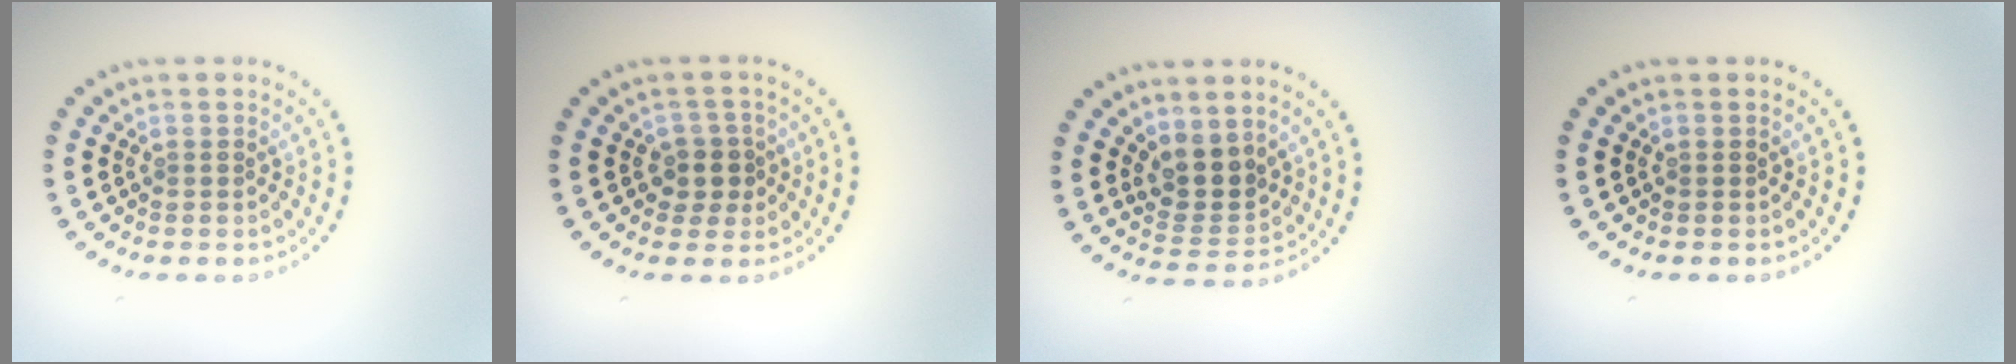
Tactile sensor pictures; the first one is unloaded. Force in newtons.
{"total": 2.3, "press": 2.0, "slide": 1.2}
{"total": 3.2, "press": 2.7, "slide": 1.8}
{"total": 0.0}